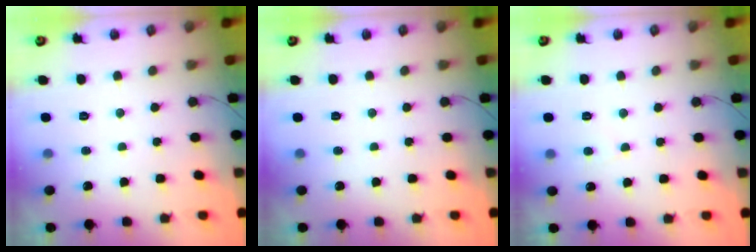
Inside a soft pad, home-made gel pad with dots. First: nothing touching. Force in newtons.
{"total": 0.0}
{"total": 2.7, "press": 2.7, "slide": 0.3}